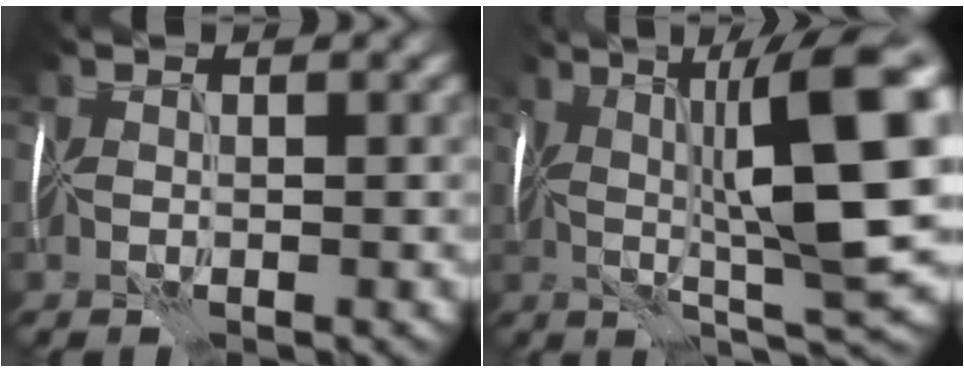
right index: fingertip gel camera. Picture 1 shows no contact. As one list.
[{"total": 12.5, "force": [0.5, 2.7, 12.2], "torque": [-0.193, 0.013, 0.015]}]